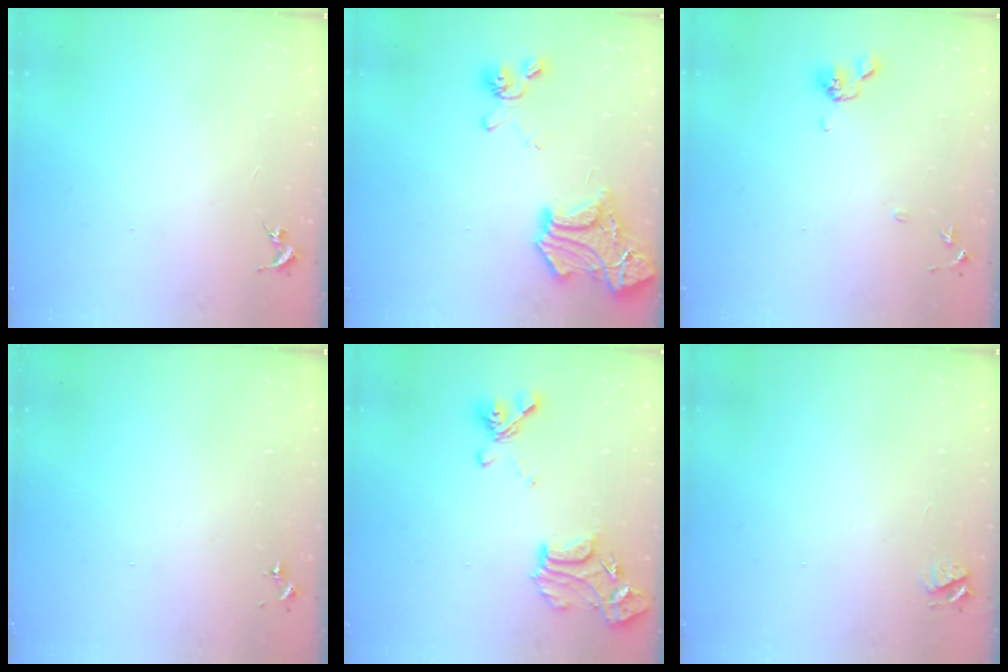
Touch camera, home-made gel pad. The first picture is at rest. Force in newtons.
{"total": 19.7, "press": 19.6, "slide": 1.9}
{"total": 8.3, "press": 8.2, "slide": 1.6}
{"total": 0.0}
{"total": 16.4, "press": 16.4, "slide": 1.4}
{"total": 3.9, "press": 3.9, "slide": 0.4}